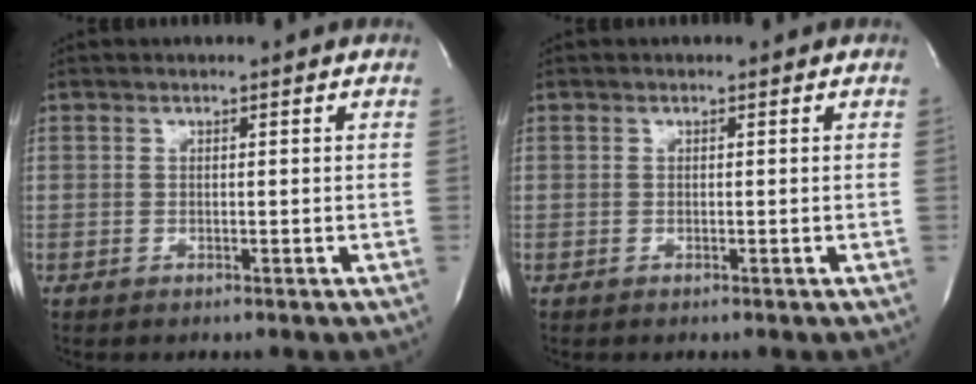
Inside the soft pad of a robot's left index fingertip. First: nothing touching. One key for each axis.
{"total": 0.0}